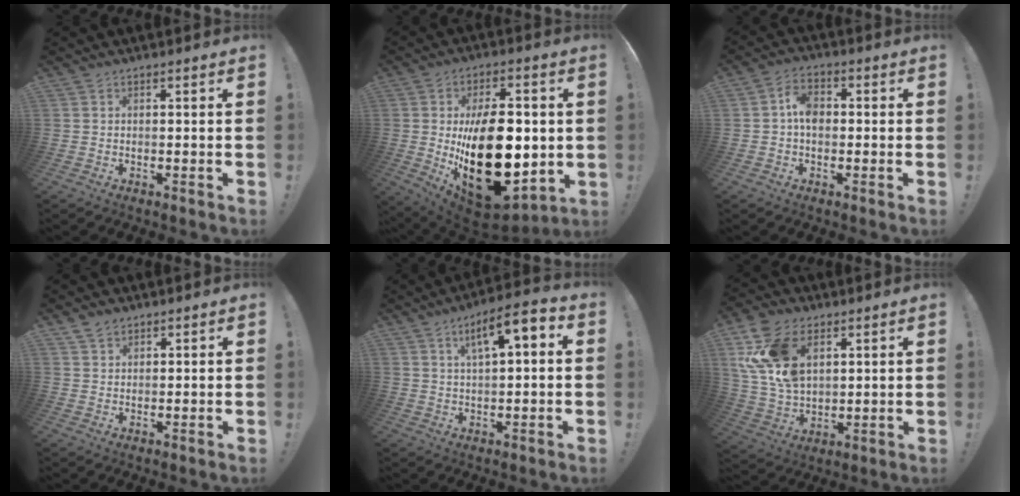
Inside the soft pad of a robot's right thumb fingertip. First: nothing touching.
{"total": 29.1, "force": [-1.9, 16.3, 24.1], "torque": [-0.411, -0.005, -0.011]}
{"total": 6.7, "force": [0.0, 4.8, 4.6], "torque": [-0.077, 0.008, 0.000]}
{"total": 3.0, "force": [2.4, 1.5, 0.8], "torque": [-0.003, -0.014, 0.043]}
{"total": 8.8, "force": [2.9, 2.5, 8.0], "torque": [-0.119, -0.012, 0.045]}
{"total": 18.1, "force": [6.8, 12.1, 11.6], "torque": [-0.238, -0.024, 0.131]}